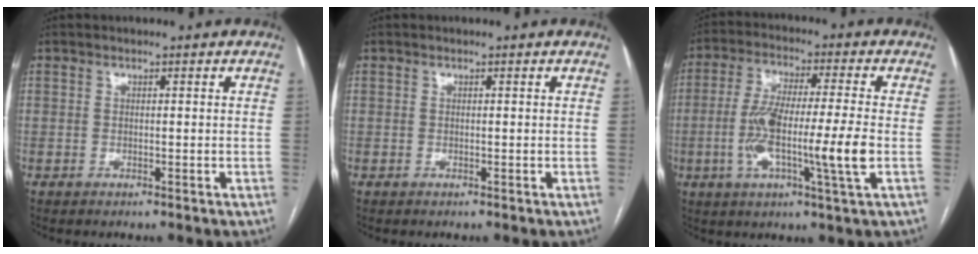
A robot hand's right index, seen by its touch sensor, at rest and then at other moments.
{"total": 0.0}
{"total": 12.8, "force": [-2.5, 0.2, 12.6], "torque": [-0.241, -0.003, -0.052]}